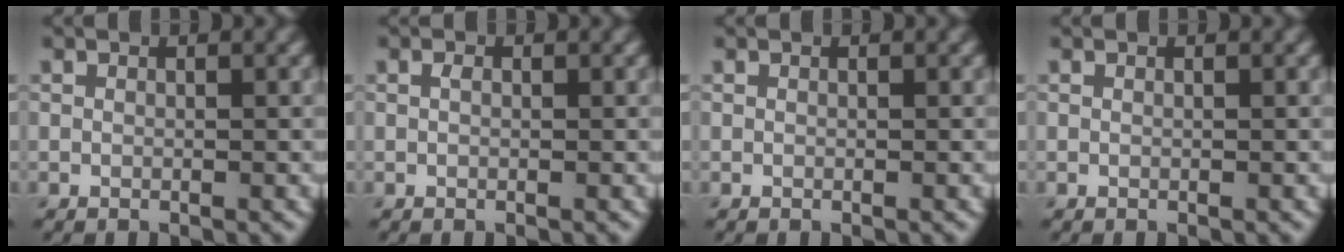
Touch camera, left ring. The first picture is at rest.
{"total": 0.6, "force": [0.1, 0.4, 0.4], "torque": [-0.009, 0.001, 0.001]}
{"total": 0.0}
{"total": 0.0}